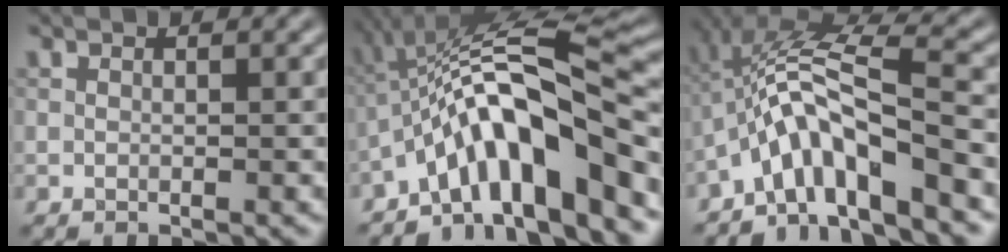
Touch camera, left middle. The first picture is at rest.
{"total": 11.0, "force": [-4.6, 2.8, 9.5], "torque": [-0.137, 0.025, -0.084]}
{"total": 8.5, "force": [-3.7, 2.0, 7.4], "torque": [-0.132, 0.020, -0.072]}